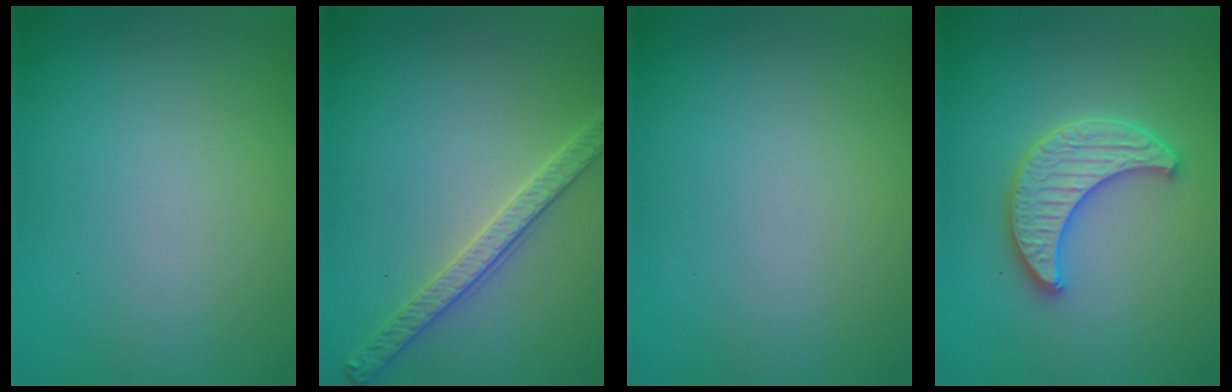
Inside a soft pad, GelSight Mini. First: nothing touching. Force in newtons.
{"total": 3.0, "press": 2.9, "slide": 0.7}
{"total": 0.0}
{"total": 3.8, "press": 3.6, "slide": 1.0}